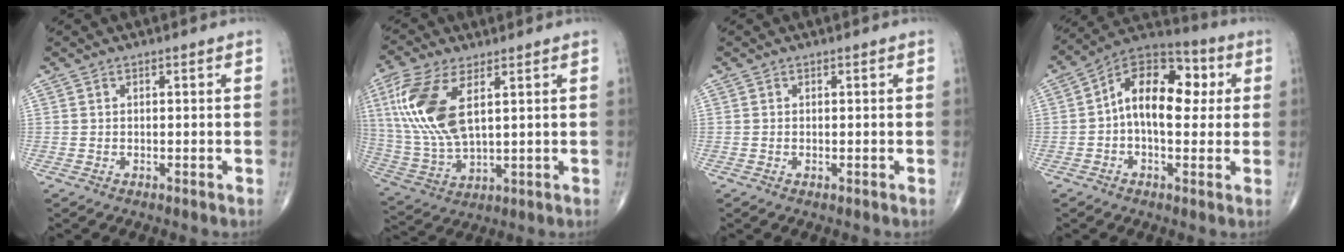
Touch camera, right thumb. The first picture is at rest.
{"total": 15.3, "force": [4.7, 6.8, 12.8], "torque": [-0.288, -0.011, 0.100]}
{"total": 0.0}
{"total": 15.2, "force": [1.6, 9.1, 12.1], "torque": [-0.157, 0.036, 0.015]}